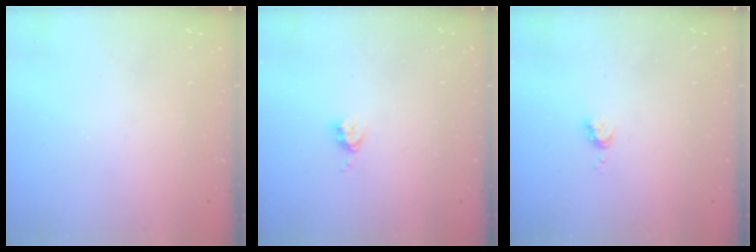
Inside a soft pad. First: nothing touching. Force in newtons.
{"total": 3.8, "press": 3.8, "slide": 0.4}
{"total": 3.8, "press": 3.7, "slide": 0.6}